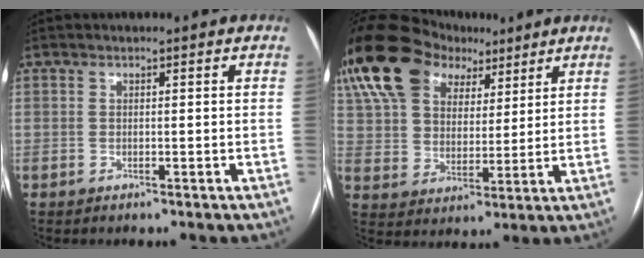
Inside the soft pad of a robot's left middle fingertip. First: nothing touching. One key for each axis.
{"total": 21.5, "fx": 12.4, "fy": 13.9, "fz": 10.8, "tx": -0.252, "ty": 0.085, "tz": 0.224}